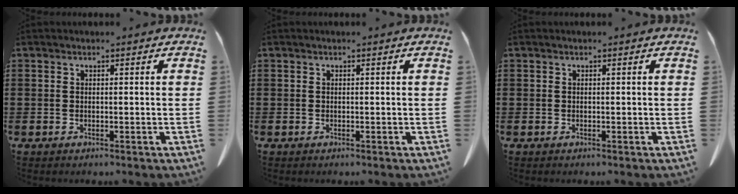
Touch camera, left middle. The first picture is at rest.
{"total": 0.0}
{"total": 0.0}